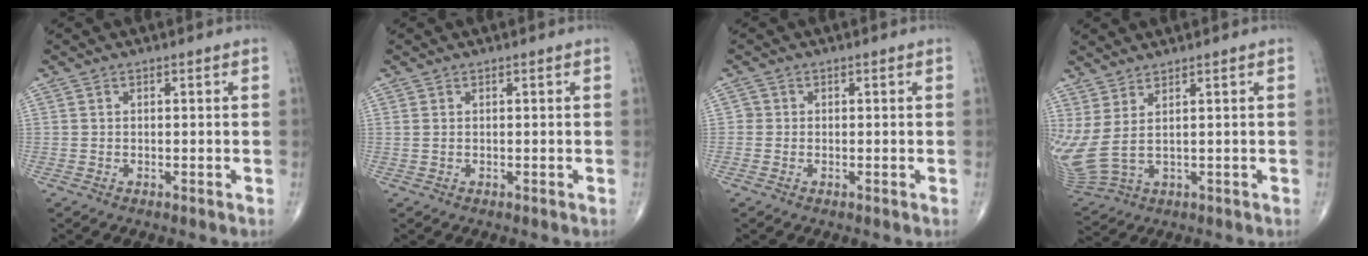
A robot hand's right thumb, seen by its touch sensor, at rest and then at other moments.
{"total": 0.6, "force": [0.2, 0.2, 0.5], "torque": [-0.016, 0.007, 0.008]}
{"total": 1.0, "force": [-0.1, 0.9, 0.1], "torque": [0.005, 0.003, -0.003]}
{"total": 9.4, "force": [2.4, 3.3, 8.5], "torque": [-0.232, -0.014, 0.066]}